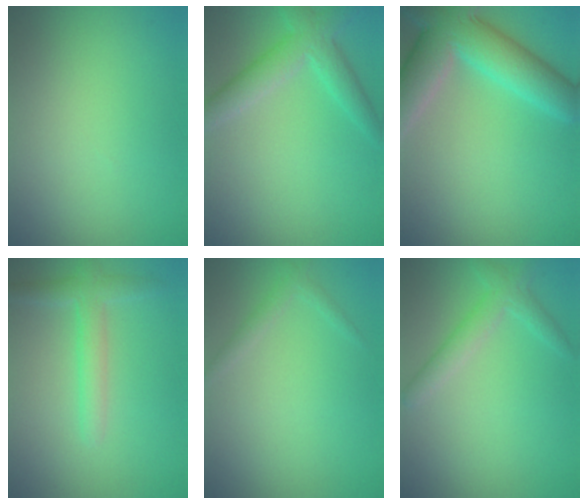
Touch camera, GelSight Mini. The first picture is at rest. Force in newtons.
{"total": 3.9, "press": 3.9, "slide": 0.4}
{"total": 8.6, "press": 8.6, "slide": 0.6}
{"total": 2.5, "press": 2.5, "slide": 0.1}
{"total": 1.1, "press": 1.1, "slide": 0.0}
{"total": 2.4, "press": 2.4, "slide": 0.2}